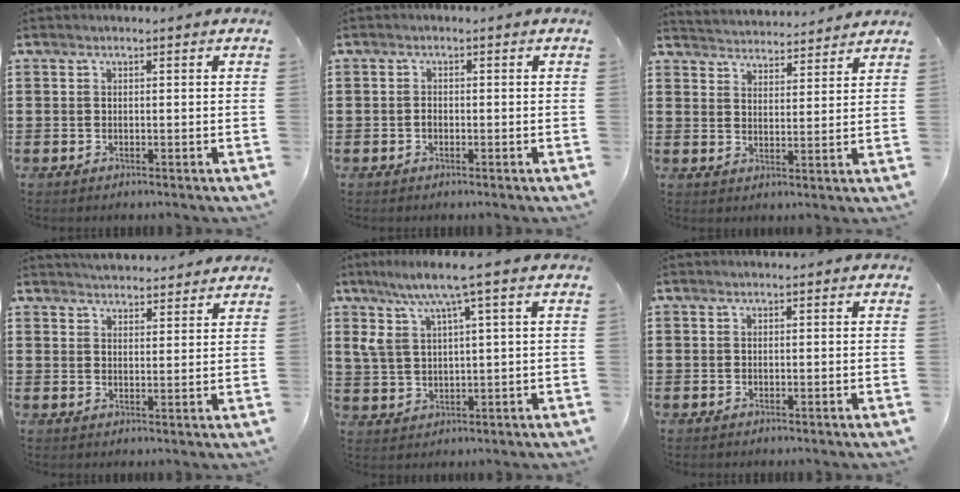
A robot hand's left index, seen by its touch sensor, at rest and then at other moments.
{"total": 0.8, "force": [-0.4, 0.6, 0.5], "torque": [-0.012, -0.001, -0.008]}
{"total": 3.7, "force": [3.7, 0.0, -0.6], "torque": [-0.005, -0.023, 0.064]}
{"total": 3.3, "force": [3.3, 0.3, 0.0], "torque": [-0.011, -0.010, 0.061]}
{"total": 7.6, "force": [3.6, 1.6, 6.4], "torque": [-0.149, -0.006, 0.057]}
{"total": 0.0}